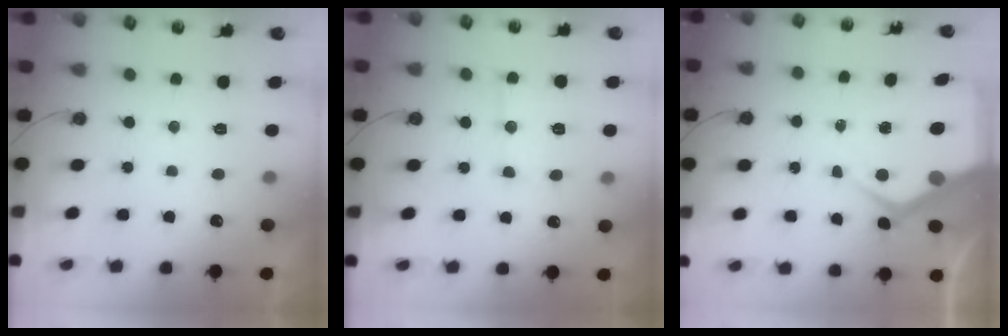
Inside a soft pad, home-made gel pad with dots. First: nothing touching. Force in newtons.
{"total": 12.2, "press": 12.1, "slide": 1.1}
{"total": 8.7, "press": 8.7, "slide": 1.0}